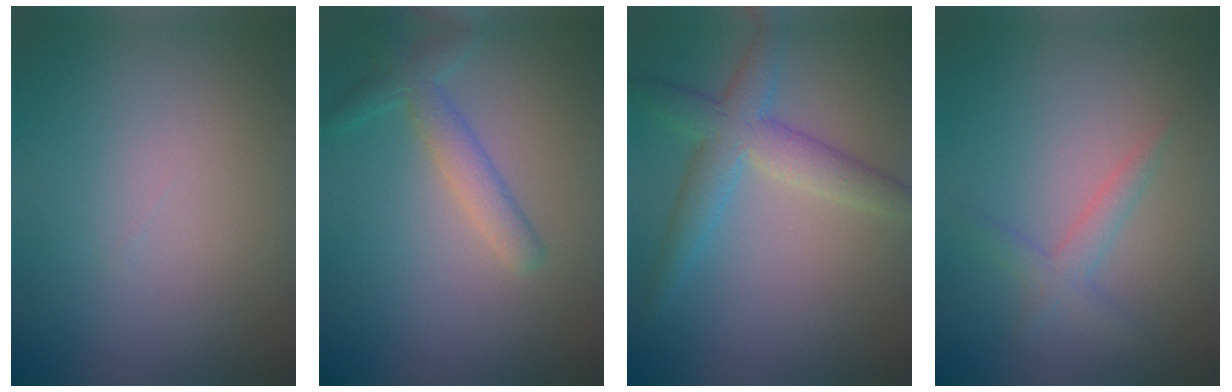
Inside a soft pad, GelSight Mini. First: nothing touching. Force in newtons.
{"total": 2.8, "press": 2.8, "slide": 0.1}
{"total": 4.6, "press": 4.6, "slide": 0.1}
{"total": 1.9, "press": 1.9, "slide": 0.1}